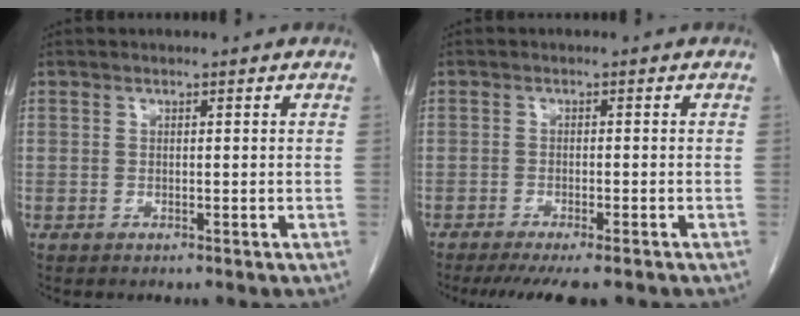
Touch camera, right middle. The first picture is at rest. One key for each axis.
{"total": 7.6, "fx": -6.1, "fy": 1.3, "fz": 4.4, "tx": -0.058, "ty": -0.012, "tz": -0.092}